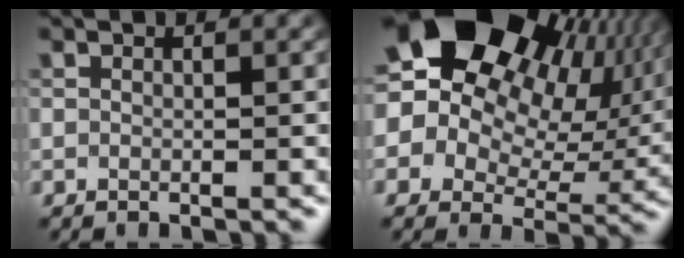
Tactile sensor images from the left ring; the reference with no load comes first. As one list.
[{"total": 20.4, "force": [9.5, 14.0, 11.5], "torque": [-0.218, 0.062, 0.148]}]